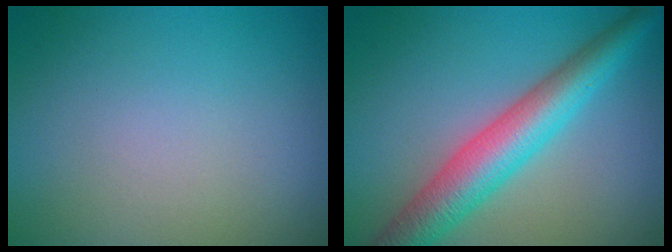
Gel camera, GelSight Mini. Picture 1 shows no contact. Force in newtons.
{"total": 6.4, "press": 6.4, "slide": 0.1}